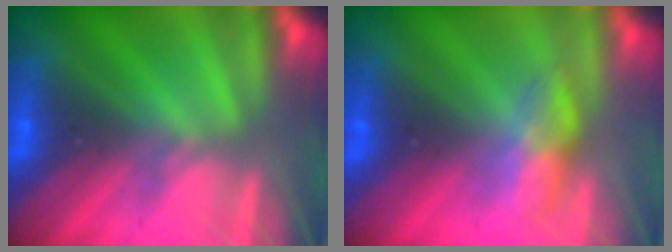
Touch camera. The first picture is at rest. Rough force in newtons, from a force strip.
{"total": 2.8}